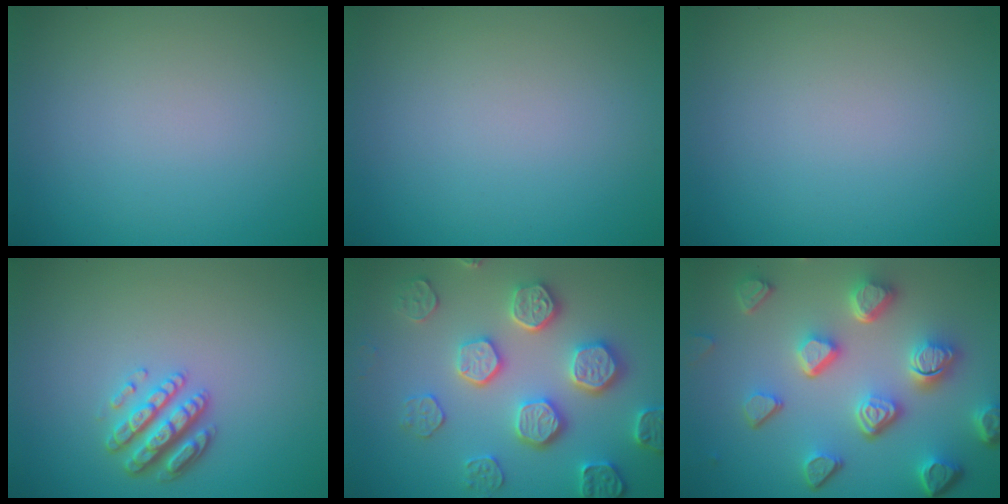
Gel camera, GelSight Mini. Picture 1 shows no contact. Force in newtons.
{"total": 0.0}
{"total": 0.0}
{"total": 3.3, "press": 3.0, "slide": 1.4}
{"total": 5.3, "press": 5.1, "slide": 1.6}
{"total": 7.1, "press": 5.4, "slide": 4.6}